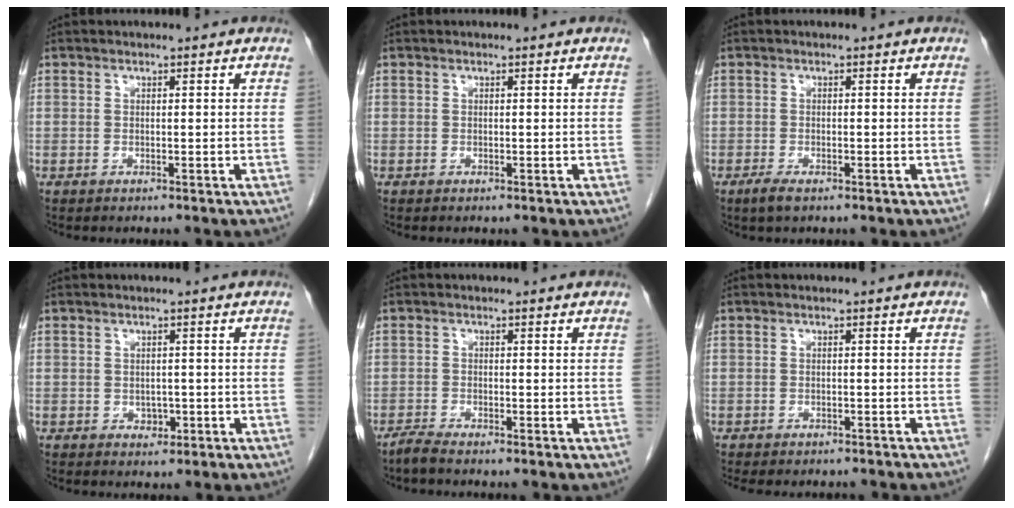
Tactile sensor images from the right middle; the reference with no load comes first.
{"total": 0.0}
{"total": 2.0, "force": [-1.3, 0.6, 1.4], "torque": [-0.034, -0.004, -0.022]}
{"total": 1.6, "force": [-0.5, 1.3, 0.9], "torque": [-0.012, 0.003, -0.001]}
{"total": 1.7, "force": [-1.5, -0.2, 0.7], "torque": [-0.023, -0.004, -0.034]}
{"total": 8.1, "force": [-7.2, 2.3, 2.8], "torque": [-0.035, -0.004, -0.087]}